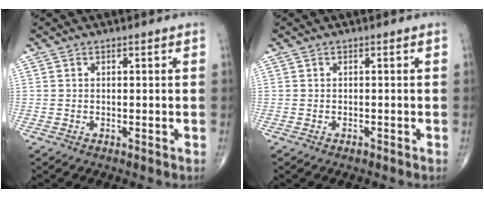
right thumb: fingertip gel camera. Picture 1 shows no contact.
{"total": 0.5, "force": [-0.4, 0.3, 0.2], "torque": [-0.001, 0.000, -0.008]}